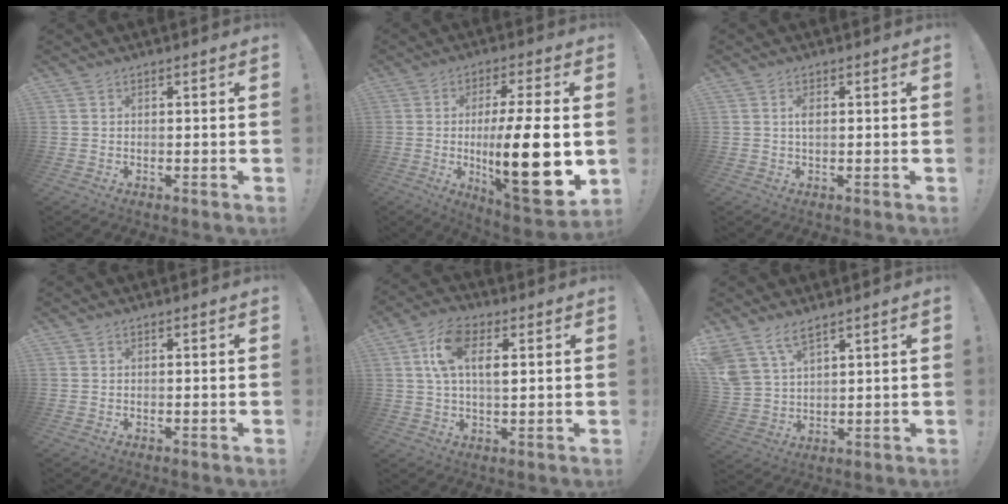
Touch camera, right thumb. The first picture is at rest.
{"total": 21.7, "force": [-2.0, 4.7, 21.1], "torque": [-0.351, -0.015, -0.031]}
{"total": 1.7, "force": [0.2, 0.6, 1.5], "torque": [-0.026, 0.003, -0.001]}
{"total": 0.0}
{"total": 10.6, "force": [3.1, 5.7, 8.4], "torque": [-0.146, 0.005, 0.056]}
{"total": 7.6, "force": [5.8, 3.0, 3.8], "torque": [-0.084, -0.024, 0.118]}